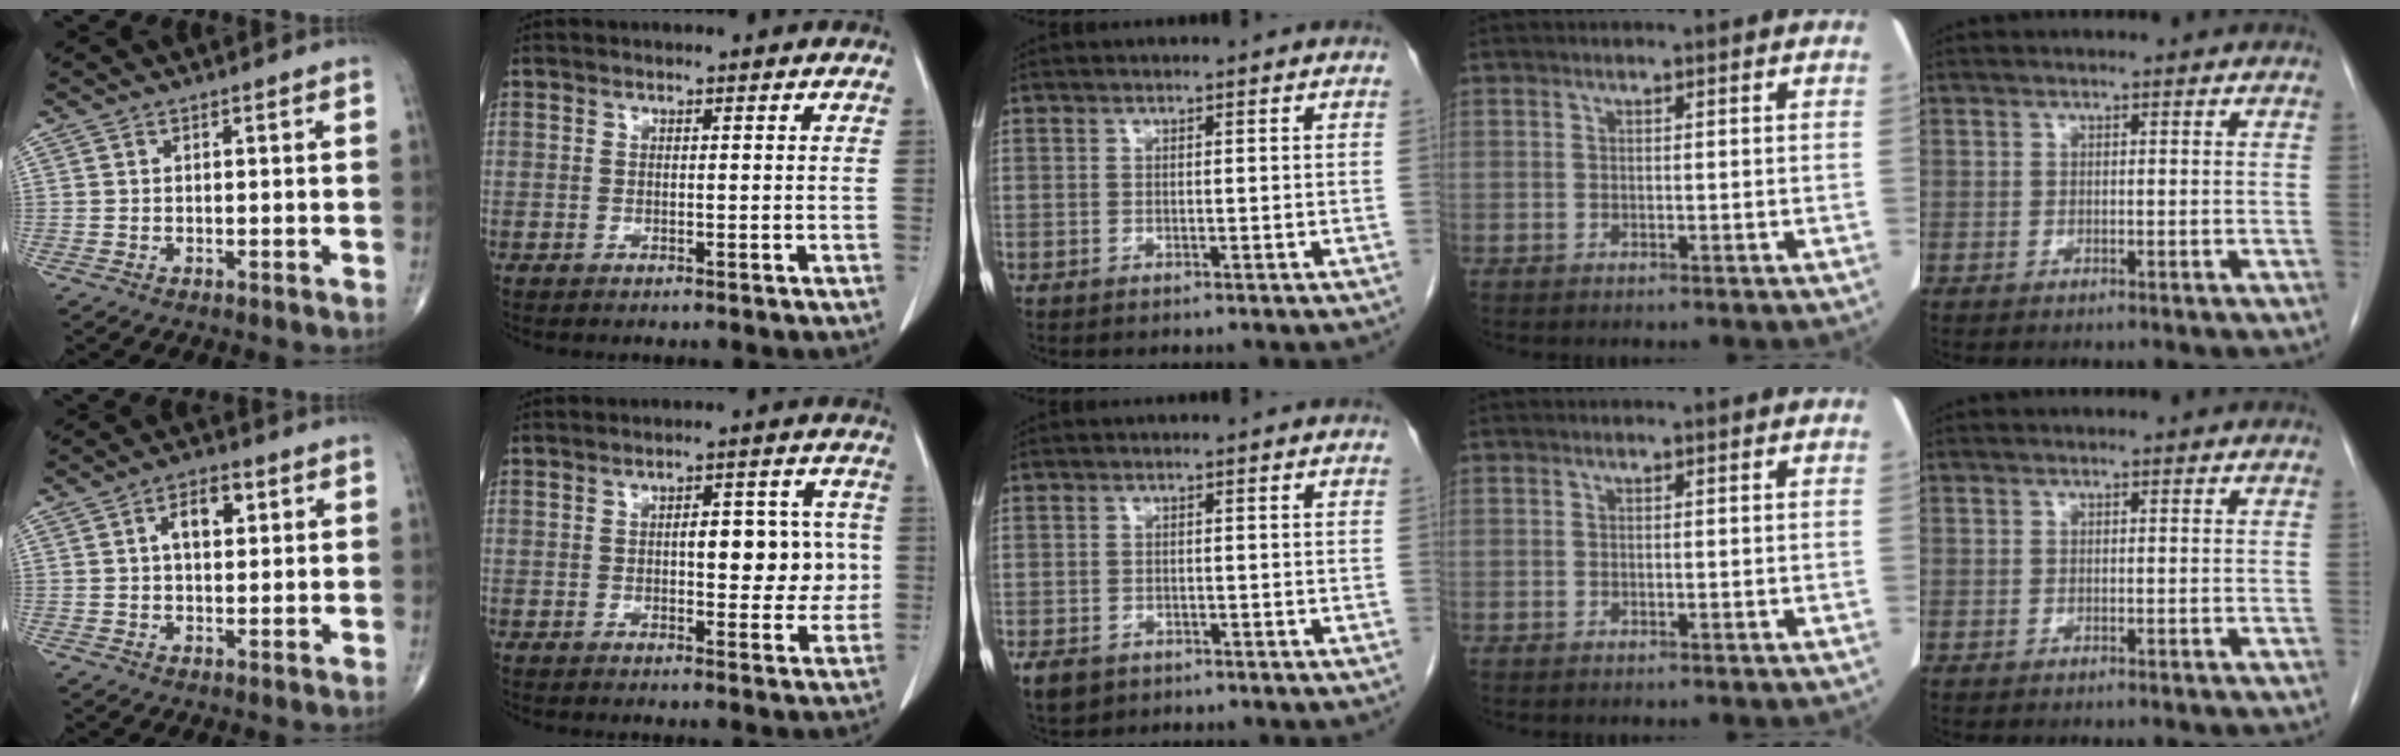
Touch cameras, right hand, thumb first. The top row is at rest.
{"thumb": {"total": 5.7, "force": [1.6, 3.1, 4.5], "torque": [-0.060, 0.005, 0.023]}, "index": {"total": 8.1, "force": [0.2, 3.5, 7.3], "torque": [-0.088, 0.018, 0.008]}, "middle": {"total": 4.0, "force": [-2.5, 2.8, 1.5], "torque": [-0.028, -0.003, -0.035]}}